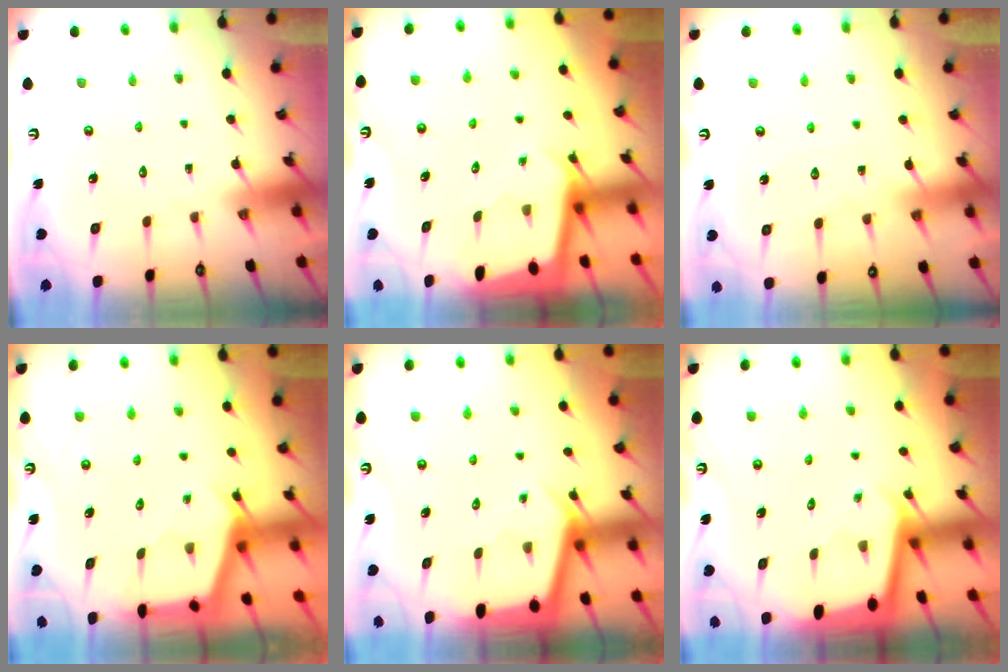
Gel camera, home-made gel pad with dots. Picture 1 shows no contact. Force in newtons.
{"total": 2.0, "press": 2.0, "slide": 0.1}
{"total": 3.5, "press": 3.5, "slide": 0.5}
{"total": 2.7, "press": 2.7, "slide": 0.3}
{"total": 2.9, "press": 2.9, "slide": 0.3}
{"total": 1.8, "press": 1.8, "slide": 0.0}